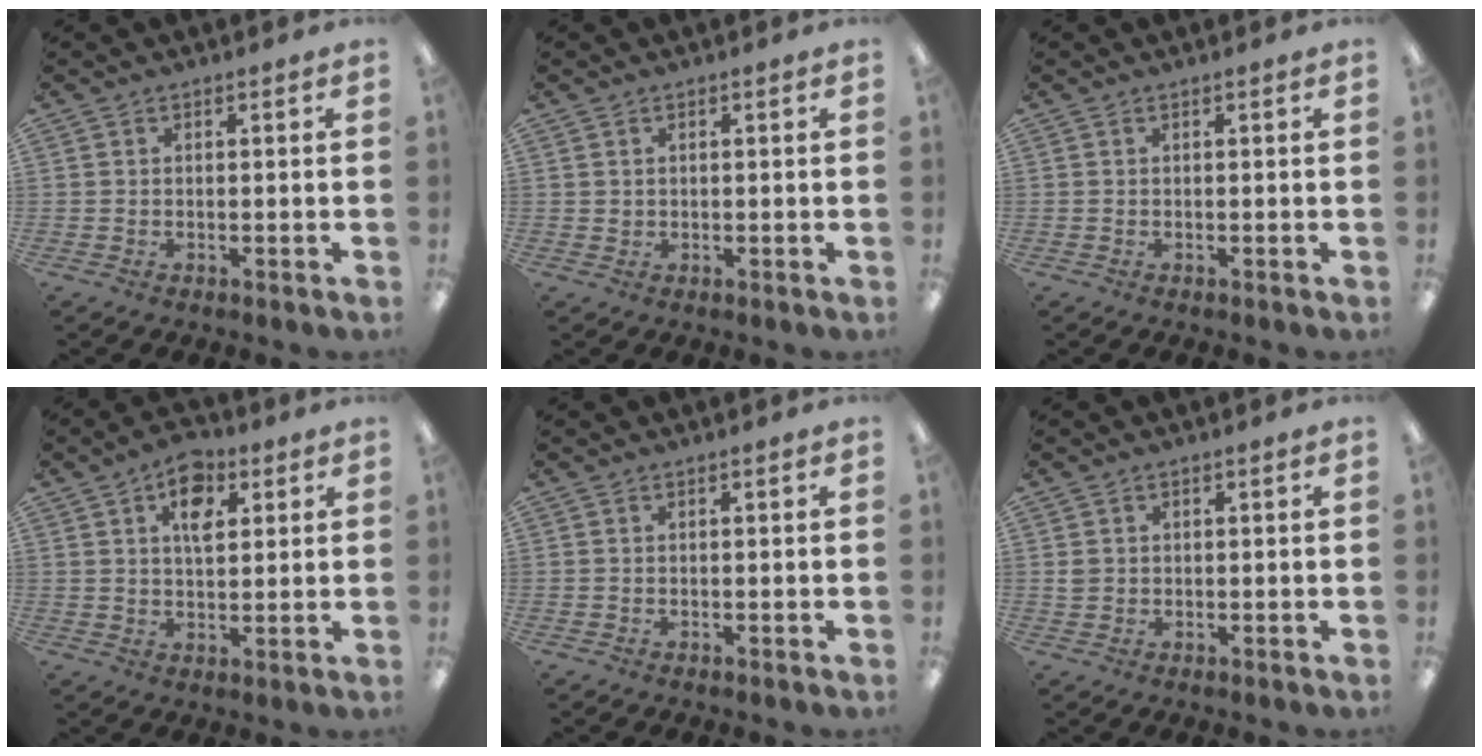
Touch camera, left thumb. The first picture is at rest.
{"total": 1.0, "force": [0.4, 0.9, 0.2], "torque": [-0.004, 0.005, 0.007]}
{"total": 0.0}
{"total": 8.4, "force": [4.1, 5.0, 5.4], "torque": [-0.069, -0.006, 0.067]}
{"total": 0.0}
{"total": 1.6, "force": [0.3, 1.6, 0.4], "torque": [-0.001, 0.001, 0.002]}